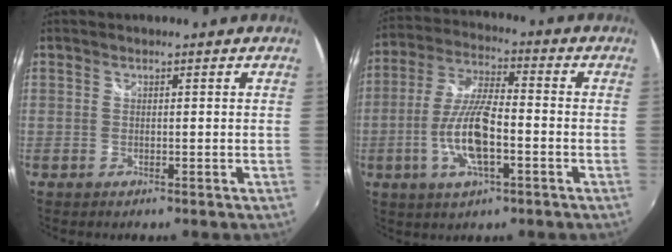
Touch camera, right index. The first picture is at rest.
{"total": 11.8, "force": [-3.6, 3.4, 10.7], "torque": [-0.223, -0.002, -0.069]}